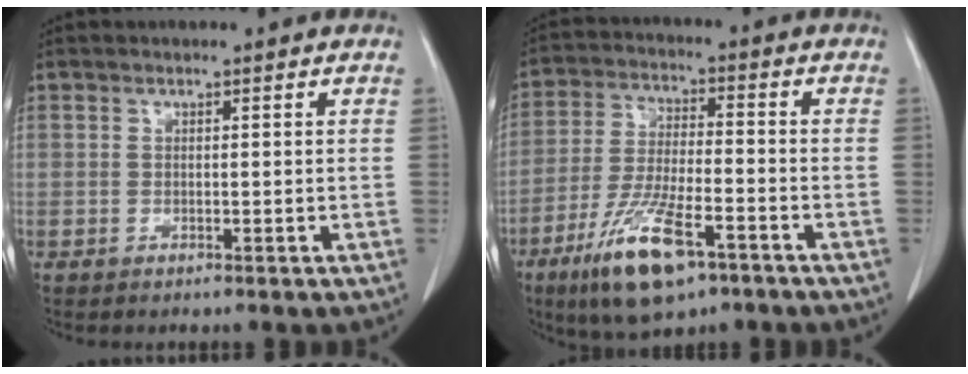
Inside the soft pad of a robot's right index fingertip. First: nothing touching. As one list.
[{"total": 13.1, "force": [-7.5, 3.3, 10.2], "torque": [-0.204, -0.022, -0.129]}]